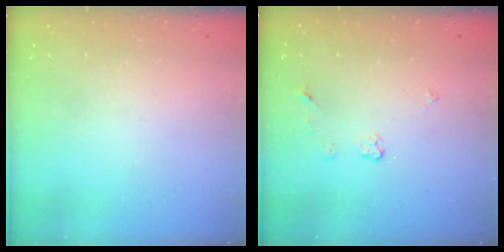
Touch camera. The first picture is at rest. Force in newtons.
{"total": 4.9, "press": 4.9, "slide": 0.0}